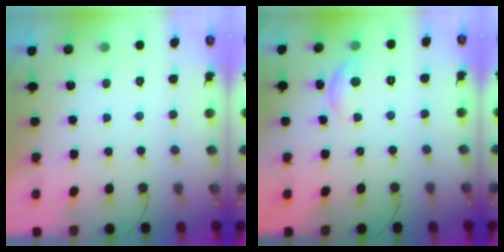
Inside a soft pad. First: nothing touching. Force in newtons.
{"total": 6.9, "press": 6.9, "slide": 0.5}